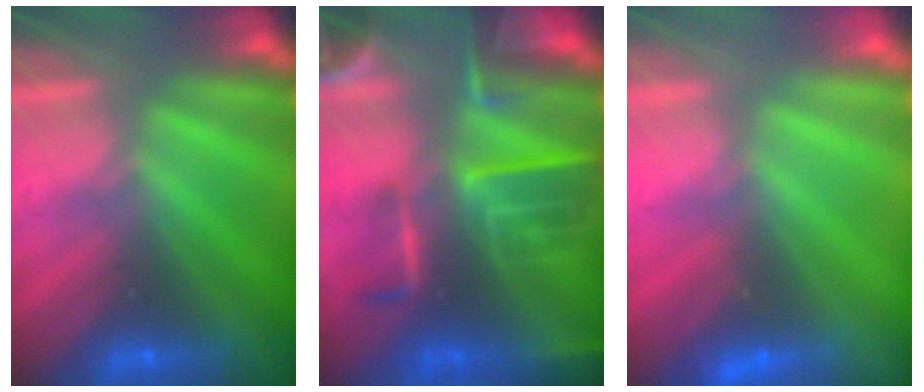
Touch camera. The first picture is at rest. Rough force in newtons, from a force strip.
{"total": 9.1}
{"total": 2.4}